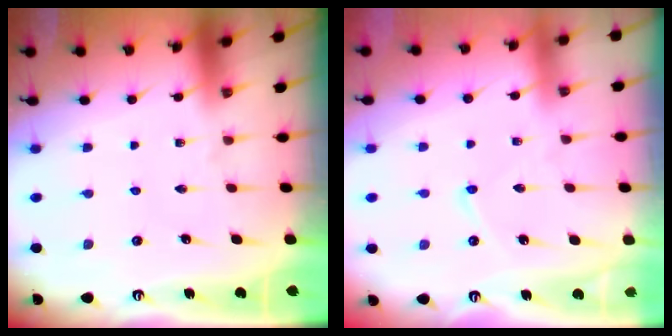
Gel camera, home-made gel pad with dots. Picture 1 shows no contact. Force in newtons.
{"total": 4.7, "press": 4.6, "slide": 0.4}